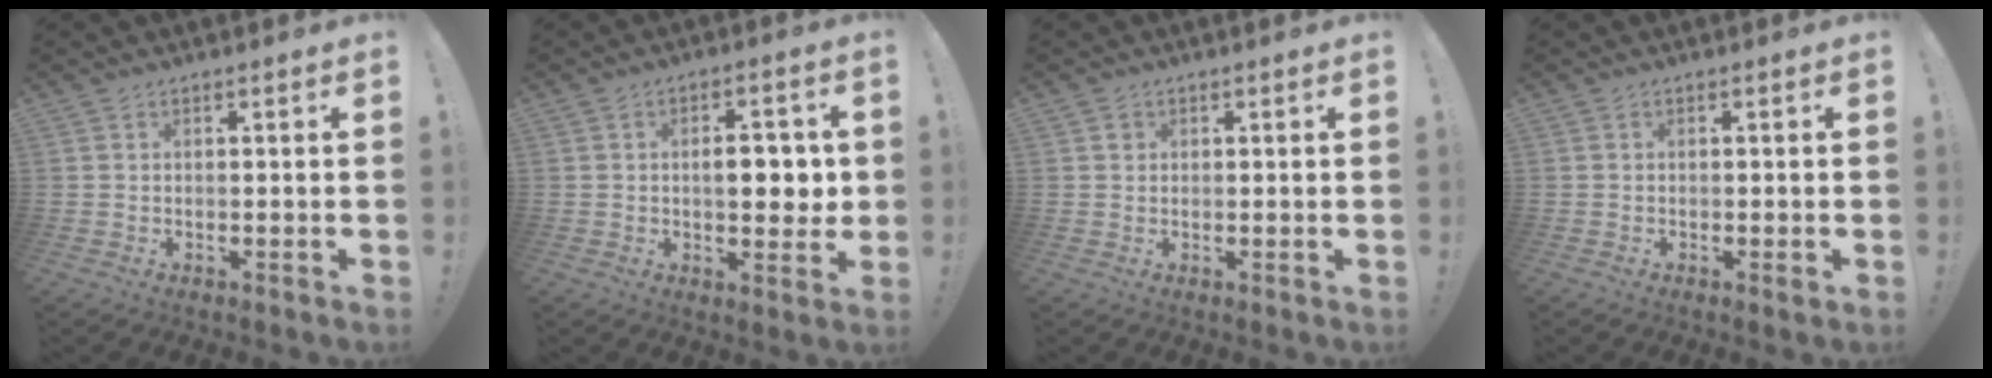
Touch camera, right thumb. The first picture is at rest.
{"total": 7.3, "force": [0.2, 3.5, 6.4], "torque": [-0.086, 0.001, -0.003]}
{"total": 1.4, "force": [0.5, 1.2, 0.4], "torque": [0.006, -0.003, 0.006]}
{"total": 1.0, "force": [-0.3, 0.2, 0.9], "torque": [-0.005, -0.003, -0.007]}